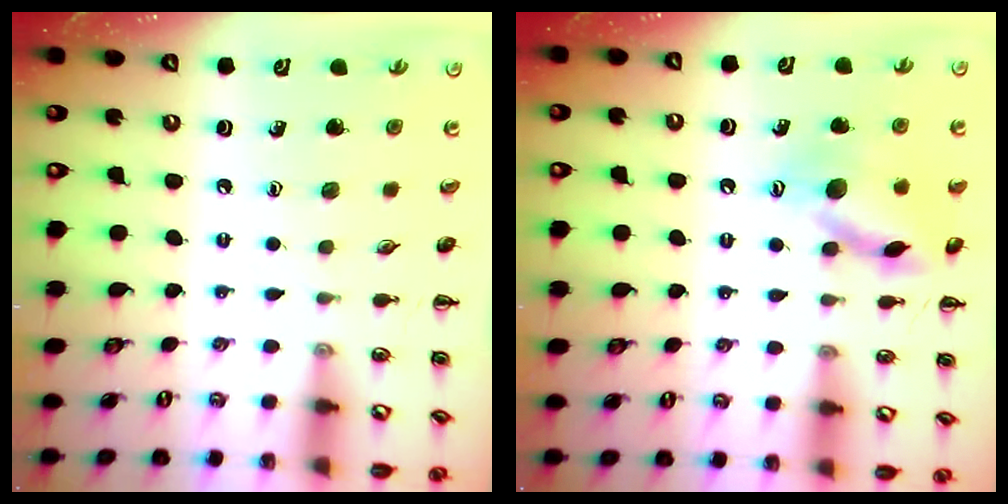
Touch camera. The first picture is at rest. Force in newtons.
{"total": 13.5, "press": 13.5, "slide": 1.3}